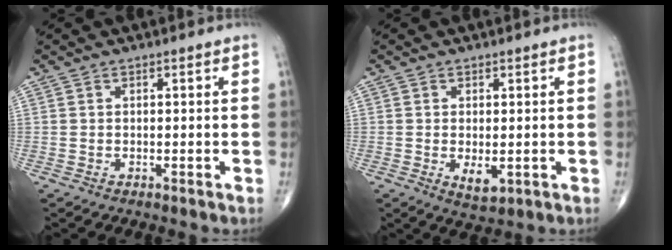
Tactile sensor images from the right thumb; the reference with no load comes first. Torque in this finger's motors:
{"motor_torque": [-0.46, 0.01, 0.25, 0.26, 0.10]}